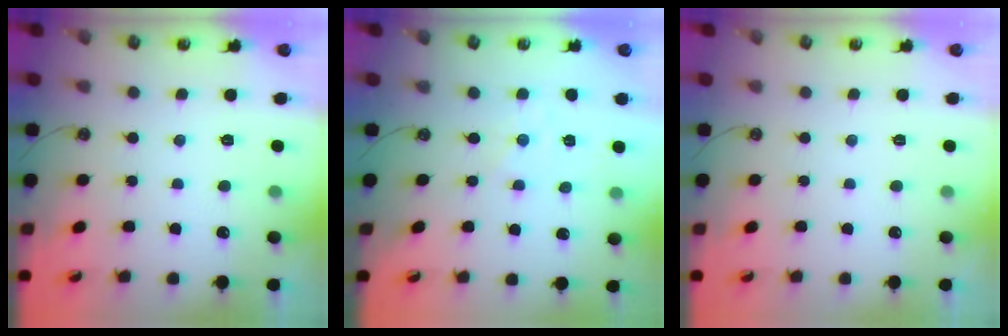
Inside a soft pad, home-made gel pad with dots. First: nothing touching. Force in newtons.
{"total": 0.8, "press": 0.7, "slide": 0.4}
{"total": 0.0}